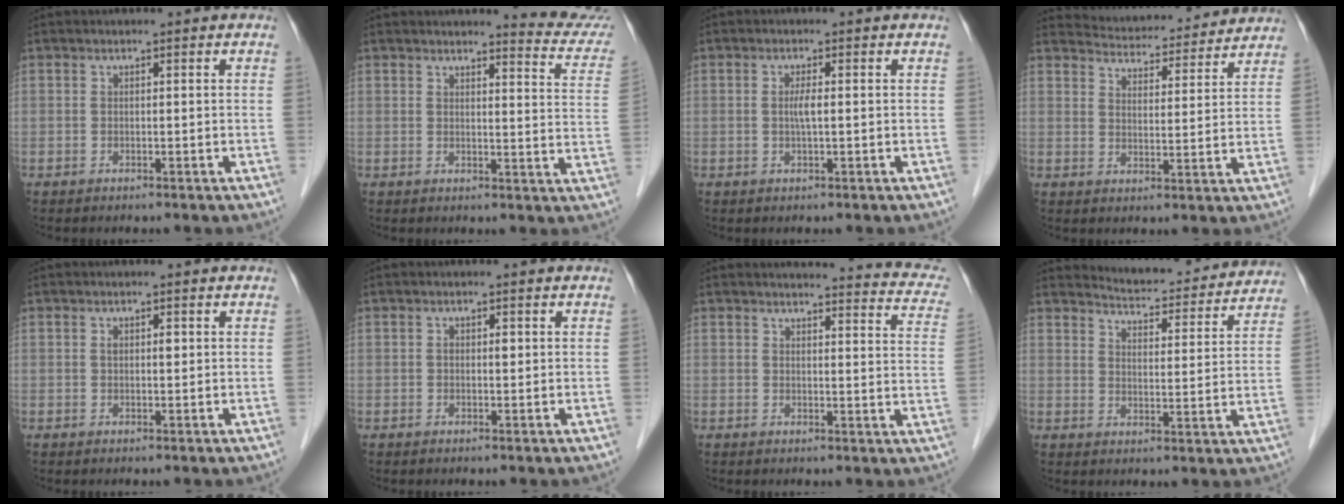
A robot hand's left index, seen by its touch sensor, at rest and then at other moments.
{"total": 8.9, "force": [8.8, 0.3, 1.3], "torque": [-0.005, -0.065, 0.075]}
{"total": 1.8, "force": [-0.1, 0.1, 1.8], "torque": [-0.036, -0.003, -0.003]}
{"total": 13.8, "force": [13.4, 2.4, 2.5], "torque": [-0.028, 0.007, 0.170]}
{"total": 1.3, "force": [0.2, 0.6, 1.2], "torque": [-0.022, 0.003, 0.003]}
{"total": 1.1, "force": [0.0, 0.6, 1.0], "torque": [-0.016, -0.001, -0.001]}
{"total": 14.8, "force": [13.8, 2.7, 4.5], "torque": [-0.024, -0.051, 0.120]}
{"total": 14.5, "force": [14.1, 2.1, 2.5], "torque": [-0.026, -0.022, 0.166]}